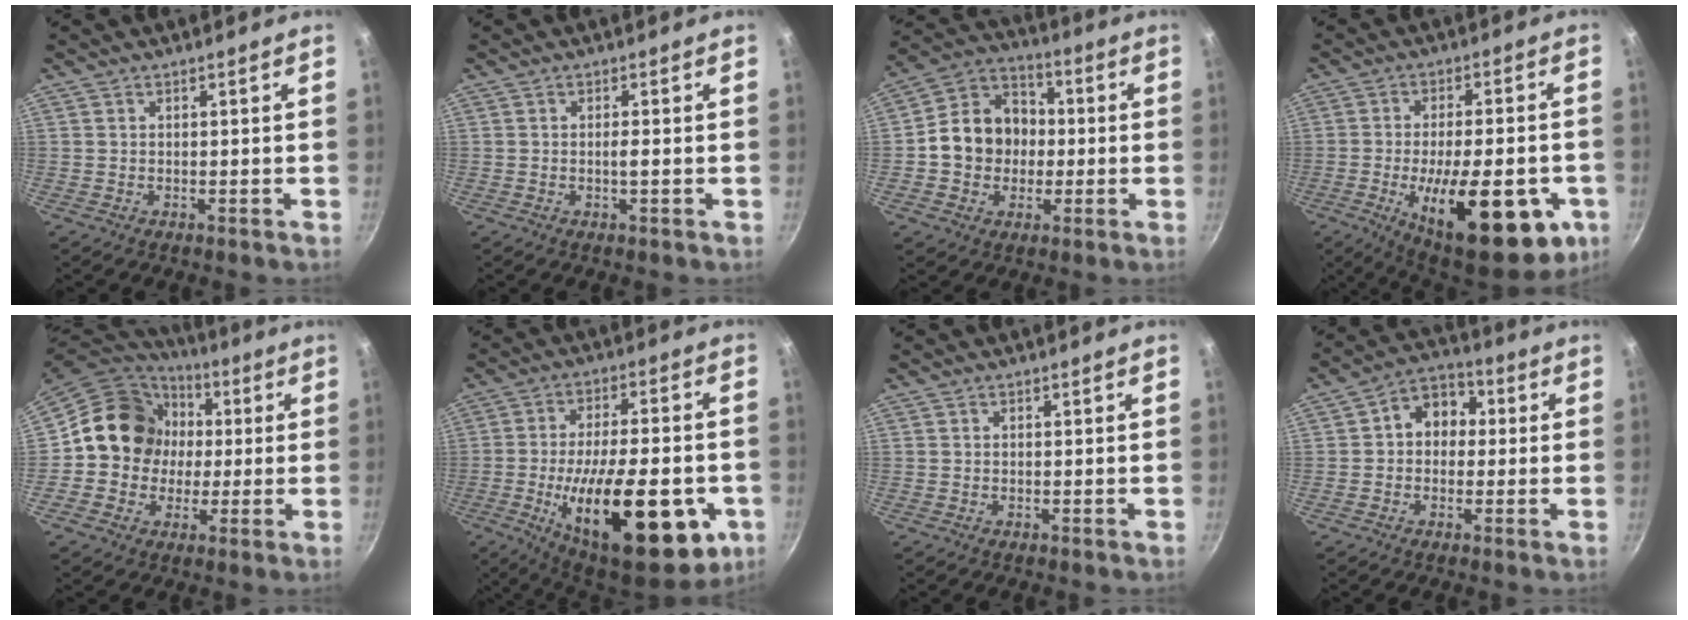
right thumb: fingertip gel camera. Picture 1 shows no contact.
{"total": 1.4, "force": [-0.2, 0.1, 1.3], "torque": [-0.032, 0.001, -0.005]}
{"total": 13.6, "force": [-0.7, 11.6, 7.1], "torque": [-0.084, 0.028, -0.029]}
{"total": 23.8, "force": [-7.8, 9.0, 20.6], "torque": [-0.268, 0.005, -0.100]}
{"total": 15.1, "force": [1.1, 13.6, 6.6], "torque": [-0.079, 0.023, 0.003]}
{"total": 27.9, "force": [-8.1, 11.2, 24.3], "torque": [-0.348, 0.010, -0.109]}
{"total": 0.0}
{"total": 8.2, "force": [0.7, 6.6, 4.8], "torque": [-0.028, 0.020, -0.009]}